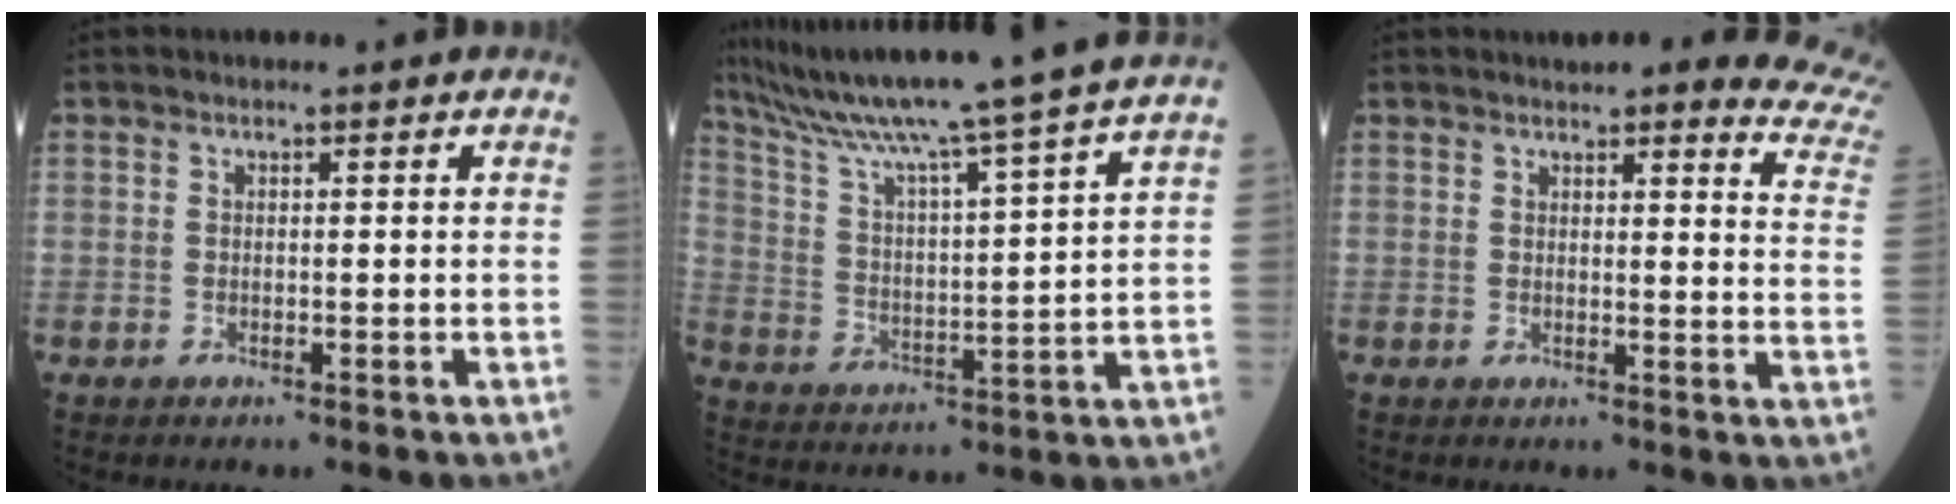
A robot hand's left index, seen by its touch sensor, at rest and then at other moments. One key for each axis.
{"total": 23.5, "fx": 20.1, "fy": -2.9, "fz": 11.8, "tx": -0.208, "ty": -0.035, "tz": 0.294}
{"total": 14.7, "fx": 13.3, "fy": 1.9, "fz": 5.9, "tx": -0.047, "ty": -0.050, "tz": 0.119}